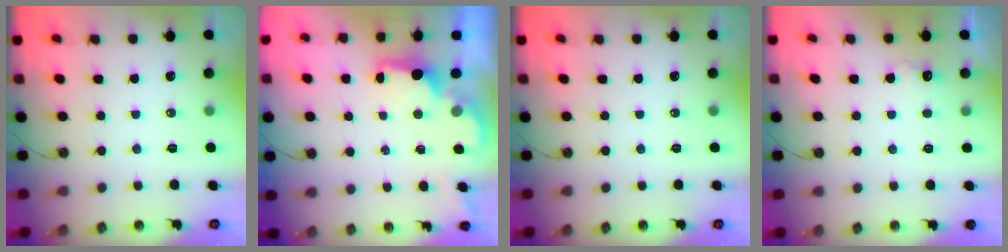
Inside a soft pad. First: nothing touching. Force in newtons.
{"total": 2.0, "press": 1.9, "slide": 0.8}
{"total": 0.0}
{"total": 6.1, "press": 5.9, "slide": 1.3}